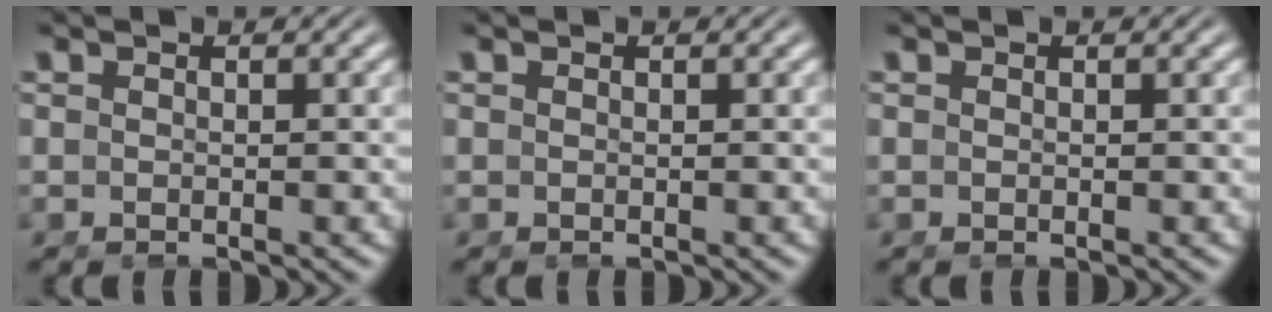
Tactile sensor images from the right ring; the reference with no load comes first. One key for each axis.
{"total": 0.0}
{"total": 0.0}